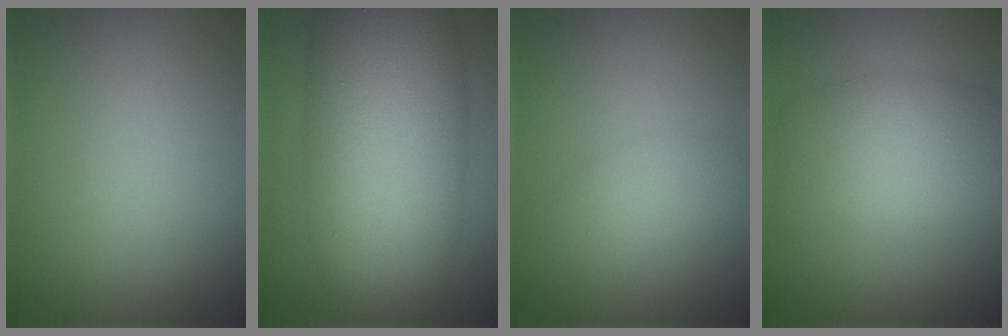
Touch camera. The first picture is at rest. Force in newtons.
{"total": 13.8, "press": 13.8, "slide": 0.4}
{"total": 2.0, "press": 2.0, "slide": 0.1}
{"total": 5.2, "press": 5.2, "slide": 0.1}